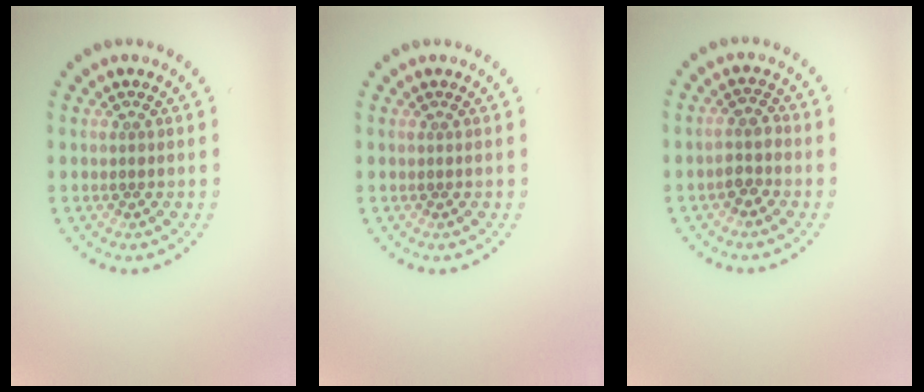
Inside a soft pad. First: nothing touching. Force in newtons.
{"total": 0.0}
{"total": 2.0, "press": 1.8, "slide": 0.7}